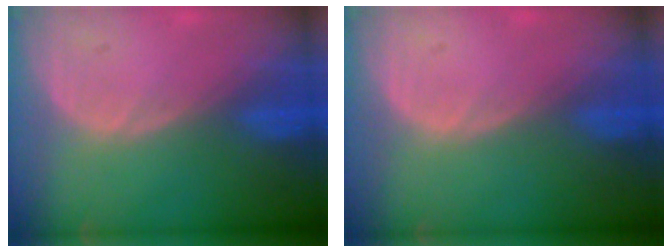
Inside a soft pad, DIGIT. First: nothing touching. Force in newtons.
{"total": 0.0}